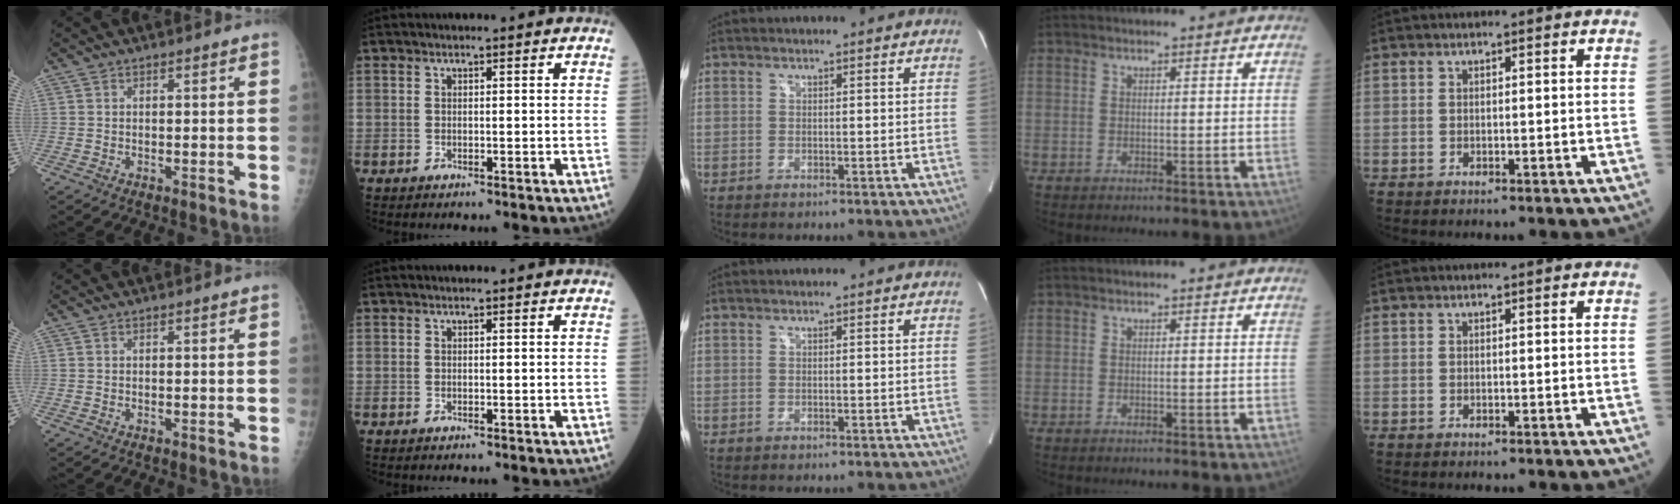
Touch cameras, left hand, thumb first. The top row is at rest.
{}